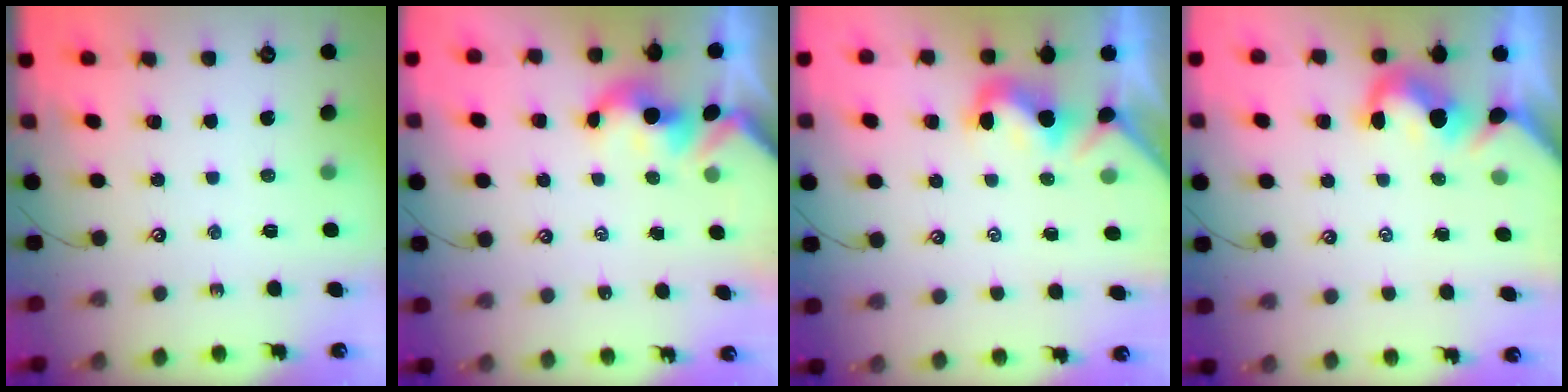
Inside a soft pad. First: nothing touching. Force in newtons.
{"total": 1.7, "press": 1.6, "slide": 0.2}
{"total": 1.0, "press": 0.9, "slide": 0.4}
{"total": 0.0}